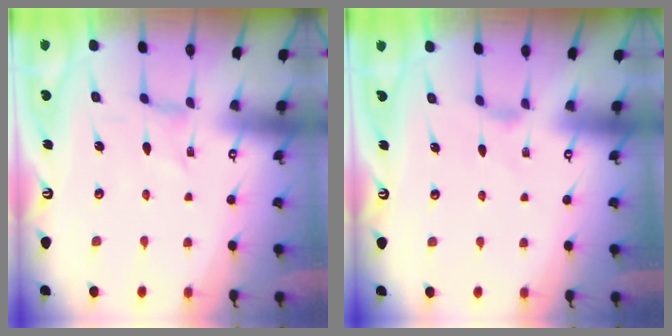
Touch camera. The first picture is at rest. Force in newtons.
{"total": 1.8, "press": 1.7, "slide": 0.5}